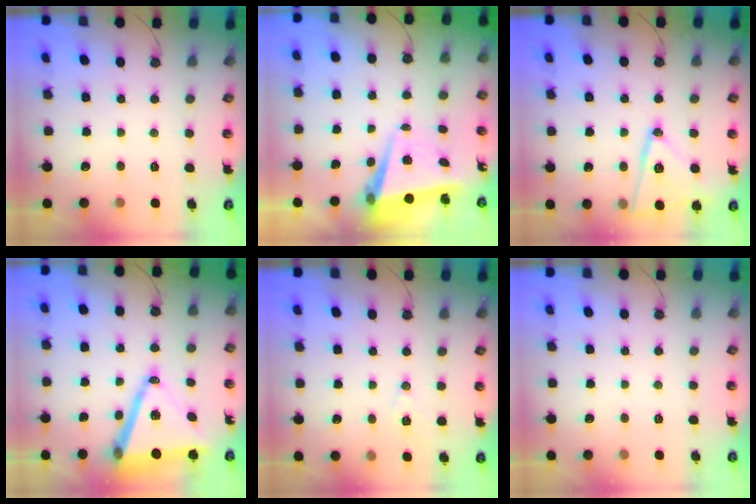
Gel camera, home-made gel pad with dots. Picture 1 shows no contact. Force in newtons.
{"total": 6.6, "press": 6.5, "slide": 1.2}
{"total": 15.2, "press": 15.0, "slide": 2.3}
{"total": 18.7, "press": 18.3, "slide": 3.7}
{"total": 7.1, "press": 5.5, "slide": 4.5}
{"total": 0.0}